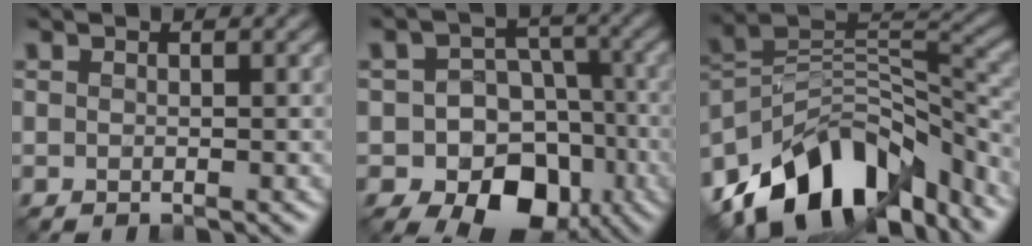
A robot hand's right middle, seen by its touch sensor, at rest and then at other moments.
{"total": 9.5, "force": [-4.0, 7.0, 5.0], "torque": [-0.047, -0.006, -0.076]}
{"total": 11.8, "force": [-8.3, 6.1, 5.9], "torque": [-0.099, 0.013, -0.156]}